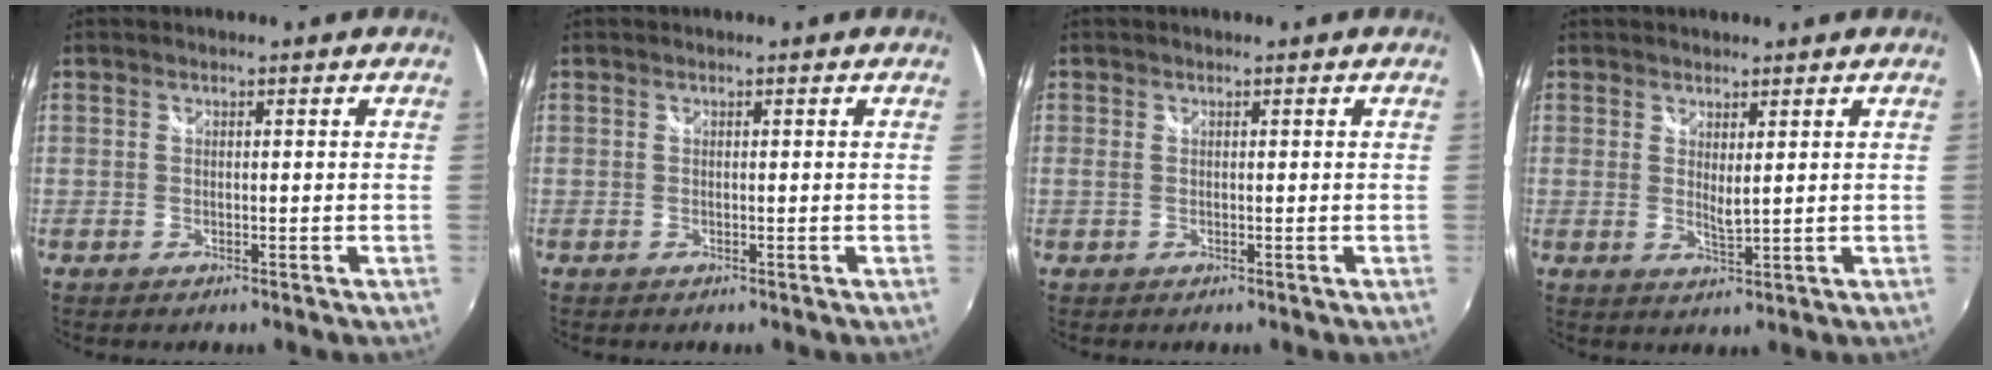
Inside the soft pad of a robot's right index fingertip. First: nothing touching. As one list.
[{"total": 0.0}, {"total": 0.6, "force": [0.0, 0.4, 0.5], "torque": [-0.012, -0.001, -0.001]}, {"total": 2.3, "force": [1.0, 0.5, 2.0], "torque": [-0.035, -0.006, 0.016]}]